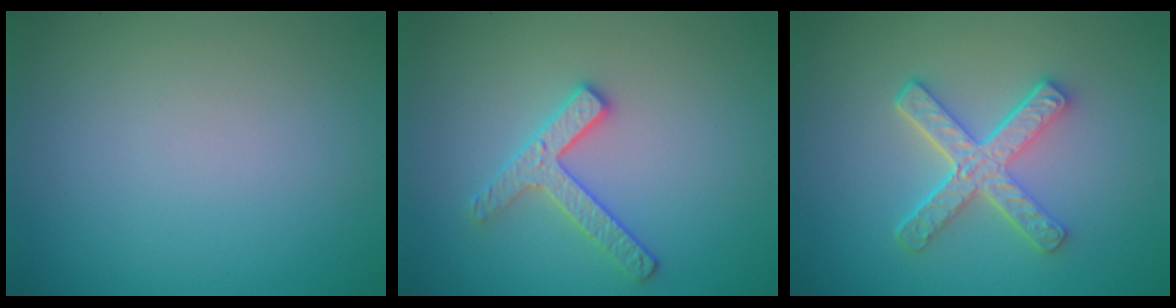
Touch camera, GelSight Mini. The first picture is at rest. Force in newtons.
{"total": 2.6, "press": 2.5, "slide": 0.4}
{"total": 4.8, "press": 3.6, "slide": 3.2}